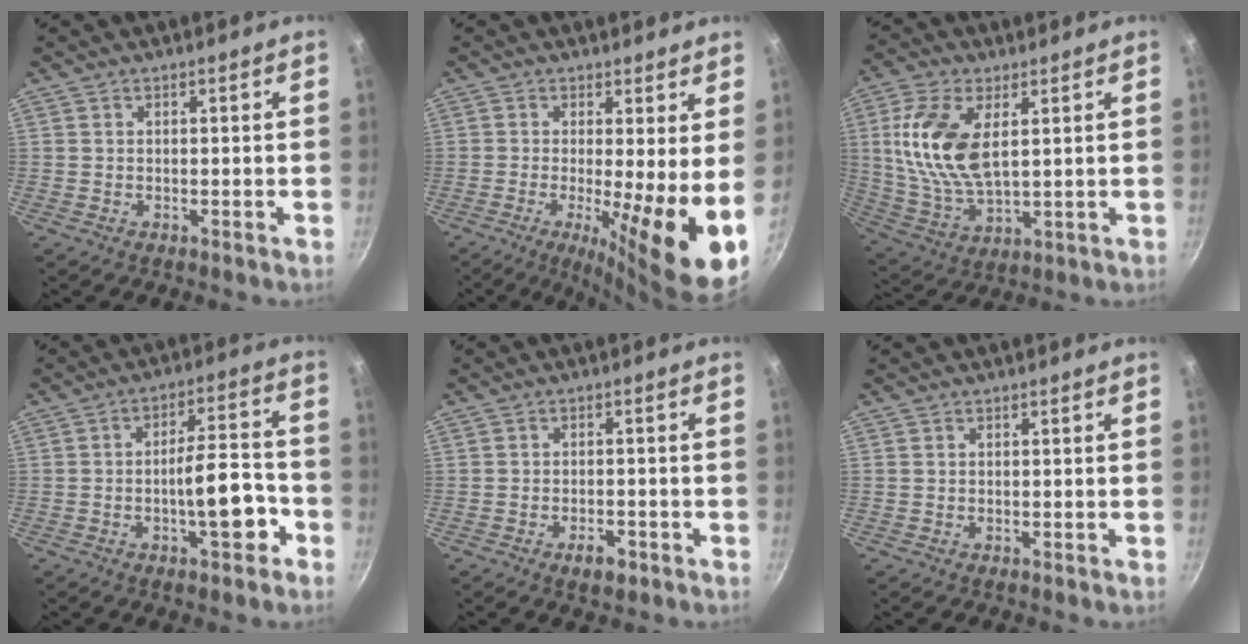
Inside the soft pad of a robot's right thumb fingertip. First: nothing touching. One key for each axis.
{"total": 12.6, "fx": -1.0, "fy": 2.6, "fz": 12.3, "tx": -0.171, "ty": -0.026, "tz": -0.015}
{"total": 14.6, "fx": 3.4, "fy": 7.5, "fz": 12.0, "tx": -0.236, "ty": -0.012, "tz": 0.075}
{"total": 10.5, "fx": -4.0, "fy": 3.5, "fz": 9.0, "tx": -0.111, "ty": 0.040, "tz": -0.059}
{"total": 3.8, "fx": -2.1, "fy": 2.0, "fz": 2.4, "tx": -0.028, "ty": 0.015, "tz": -0.031}
{"total": 0.0}